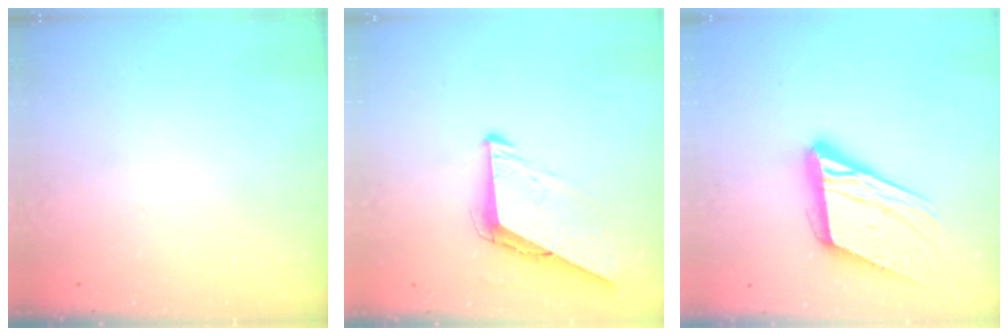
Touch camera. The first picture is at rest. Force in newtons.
{"total": 7.1, "press": 7.1, "slide": 0.5}
{"total": 17.6, "press": 17.4, "slide": 2.6}